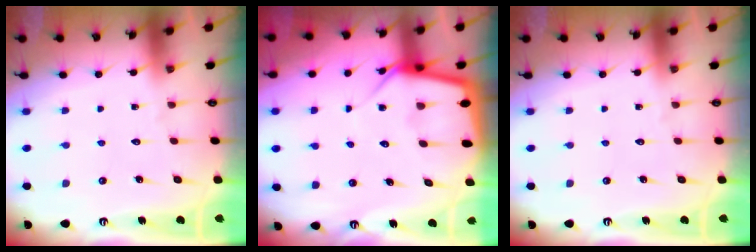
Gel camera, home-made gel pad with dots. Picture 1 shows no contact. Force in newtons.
{"total": 7.8, "press": 7.7, "slide": 0.7}
{"total": 0.0}